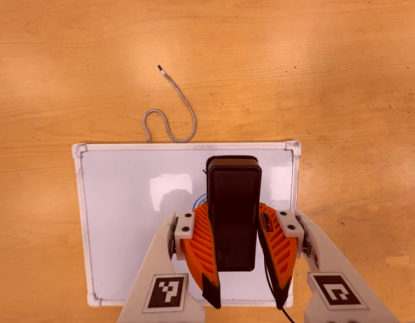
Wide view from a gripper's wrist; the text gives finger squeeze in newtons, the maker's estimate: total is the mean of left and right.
{"total": 8.0, "left": 6.1, "right": 9.9}